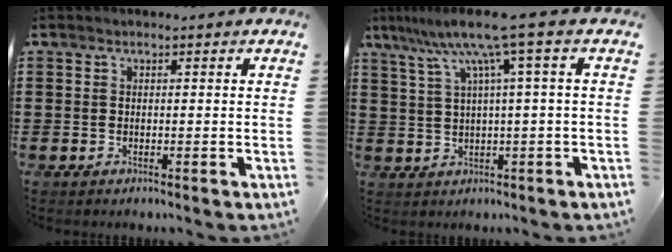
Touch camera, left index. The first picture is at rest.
{"total": 8.5, "force": [3.6, -0.6, 7.7], "torque": [-0.163, -0.010, 0.055]}